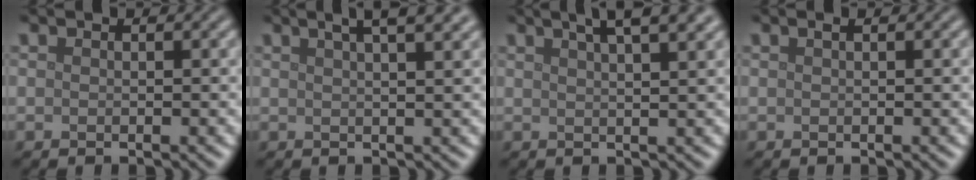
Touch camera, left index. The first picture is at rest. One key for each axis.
{"total": 7.2, "fx": 4.4, "fy": 2.8, "fz": 5.0, "tx": -0.031, "ty": 0.047, "tz": 0.030}
{"total": 7.3, "fx": 4.6, "fy": 2.7, "fz": 5.0, "tx": -0.035, "ty": 0.045, "tz": 0.035}
{"total": 0.5, "fx": 0.3, "fy": 0.1, "fz": 0.4, "tx": -0.008, "ty": 0.005, "tz": 0.004}